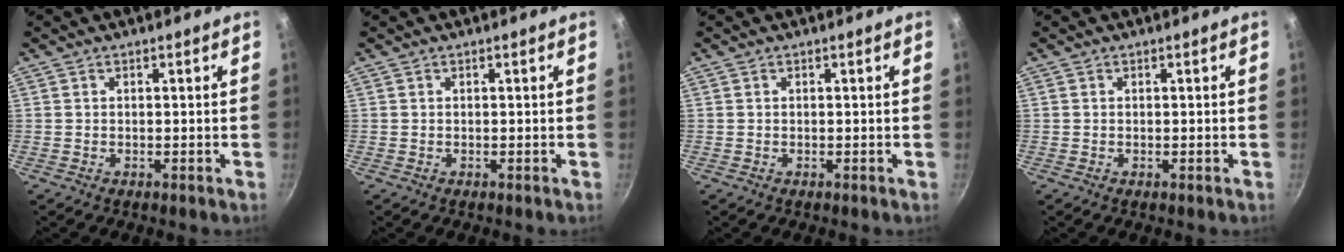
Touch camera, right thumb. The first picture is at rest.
{"total": 0.0}
{"total": 0.0}
{"total": 0.0}